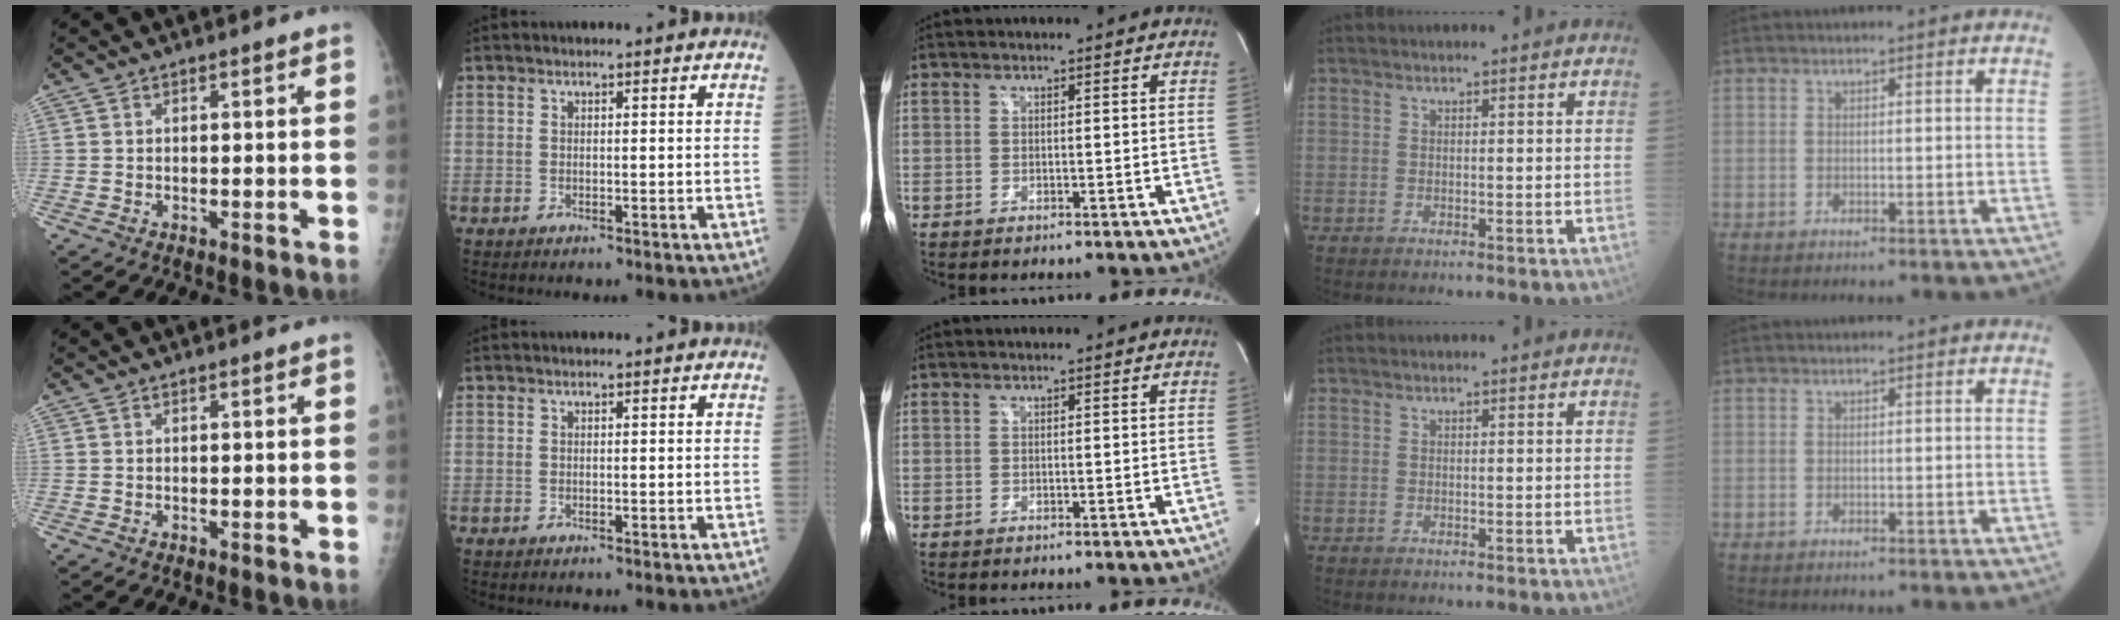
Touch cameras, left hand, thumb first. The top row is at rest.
{}